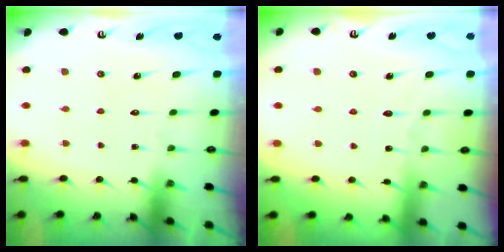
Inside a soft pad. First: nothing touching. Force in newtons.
{"total": 3.4, "press": 3.4, "slide": 0.3}